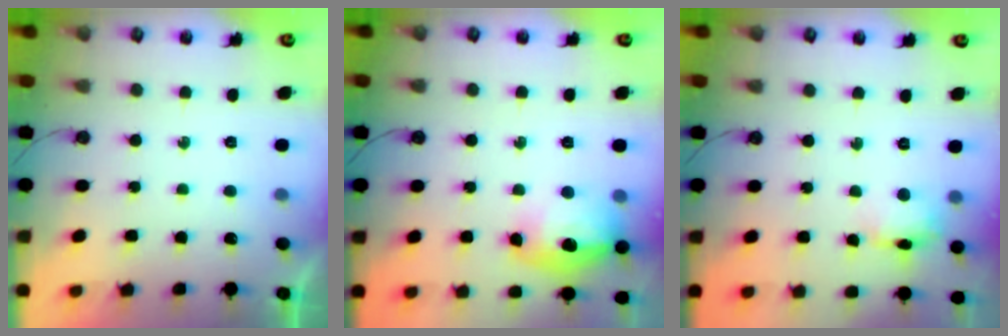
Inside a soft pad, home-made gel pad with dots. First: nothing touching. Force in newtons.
{"total": 16.6, "press": 16.6, "slide": 1.2}
{"total": 10.1, "press": 10.0, "slide": 0.5}